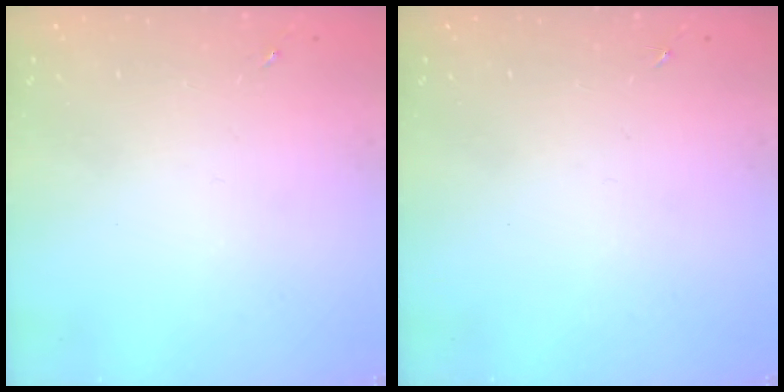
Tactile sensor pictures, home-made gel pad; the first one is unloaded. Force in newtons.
{"total": 0.0}